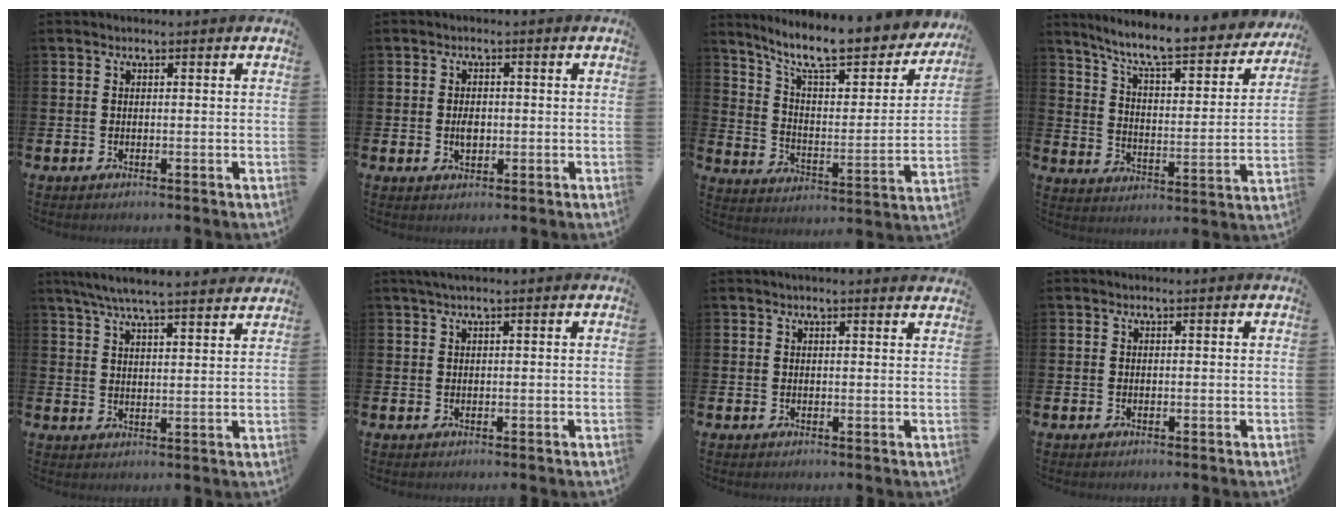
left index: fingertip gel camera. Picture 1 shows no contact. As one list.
[{"total": 2.5, "force": [-0.3, 1.6, 1.9], "torque": [-0.027, 0.002, -0.008]}, {"total": 11.1, "force": [9.4, 2.5, 5.3], "torque": [-0.123, -0.069, 0.156]}, {"total": 8.7, "force": [7.8, 1.0, 3.7], "torque": [-0.103, -0.059, 0.127]}, {"total": 6.4, "force": [6.1, 0.1, 2.1], "torque": [-0.057, -0.029, 0.107]}, {"total": 1.1, "force": [0.6, 0.0, 0.9], "torque": [-0.023, 0.005, 0.012]}, {"total": 1.2, "force": [1.2, -0.2, 0.2], "torque": [-0.003, -0.005, 0.022]}, {"total": 0.0}]